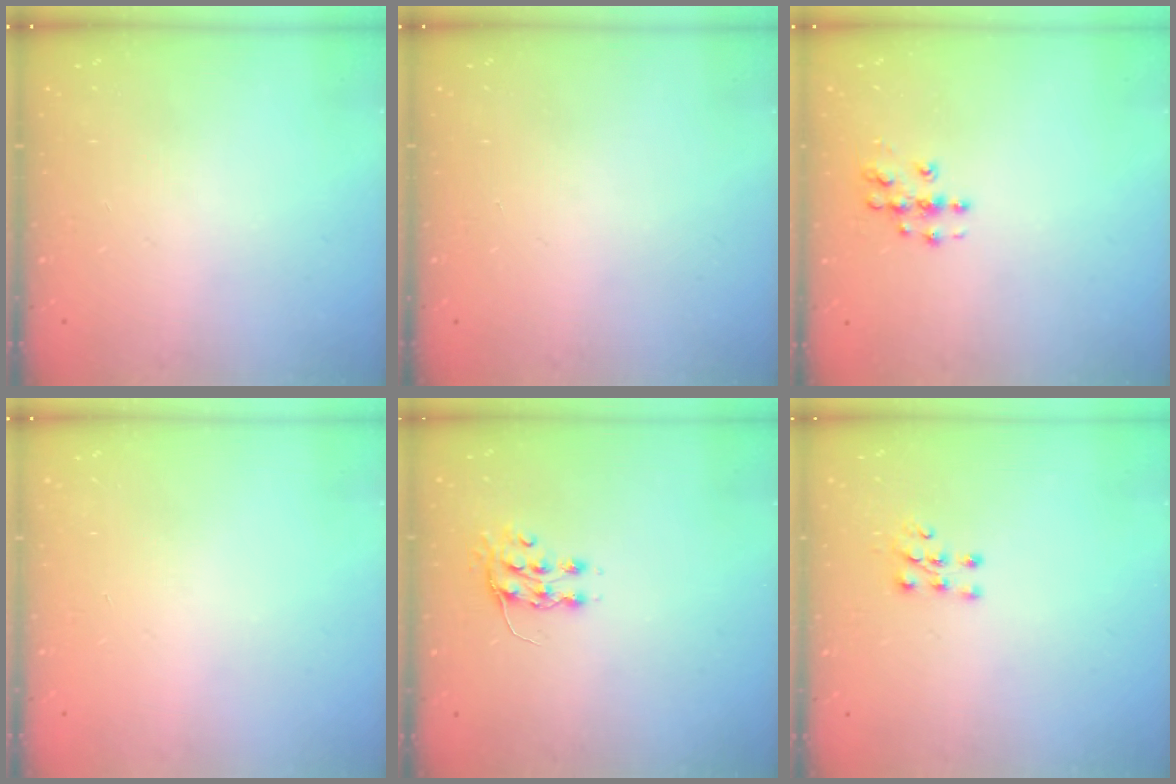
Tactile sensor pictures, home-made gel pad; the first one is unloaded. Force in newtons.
{"total": 0.0}
{"total": 6.1, "press": 6.1, "slide": 0.3}
{"total": 0.0}
{"total": 7.6, "press": 7.5, "slide": 0.9}
{"total": 6.0, "press": 6.0, "slide": 0.5}